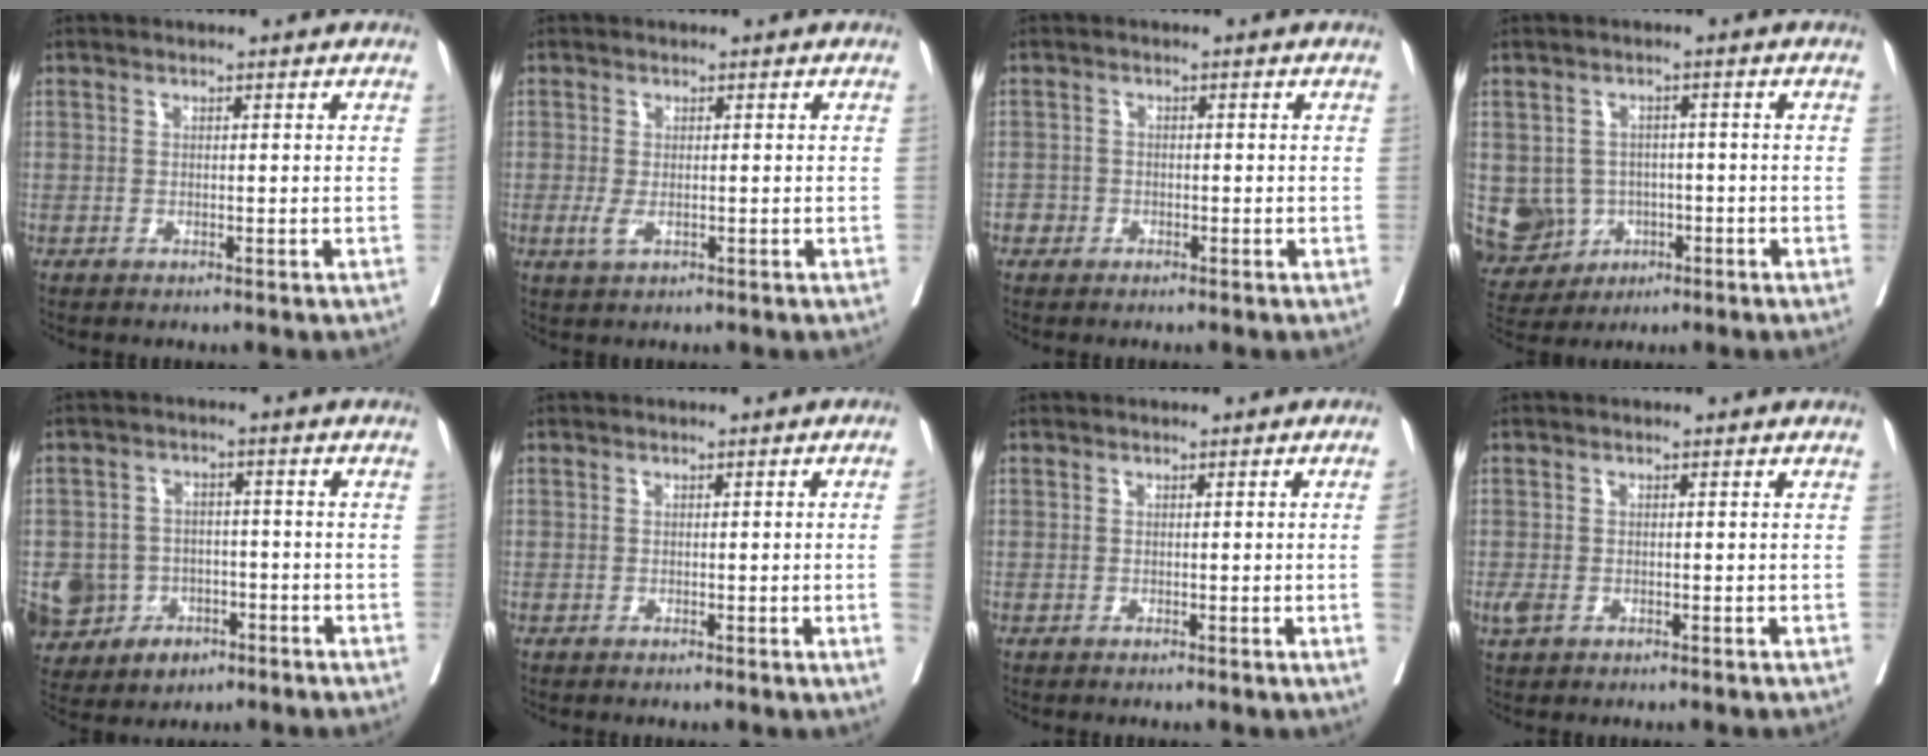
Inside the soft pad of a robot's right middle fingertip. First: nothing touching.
{"total": 1.8, "force": [-0.4, 0.7, 1.6], "torque": [-0.035, -0.006, -0.003]}
{"total": 1.5, "force": [-0.8, 1.3, -0.1], "torque": [0.007, 0.009, -0.018]}
{"total": 8.9, "force": [-1.6, 8.5, 2.1], "torque": [-0.061, 0.016, -0.011]}
{"total": 10.6, "force": [-4.2, 9.1, 3.4], "torque": [-0.085, 0.013, -0.054]}
{"total": 3.7, "force": [-0.4, -1.1, 3.5], "torque": [-0.054, -0.003, 0.001]}
{"total": 2.6, "force": [-0.3, -1.1, 2.4], "torque": [-0.034, -0.005, 0.000]}
{"total": 1.9, "force": [-0.7, 1.3, 1.2], "torque": [-0.028, -0.001, -0.009]}